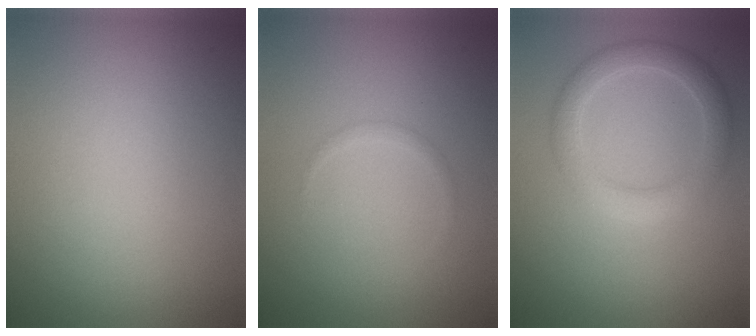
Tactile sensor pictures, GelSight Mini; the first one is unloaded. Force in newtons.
{"total": 0.6, "press": 0.6, "slide": 0.0}
{"total": 3.1, "press": 3.1, "slide": 0.0}